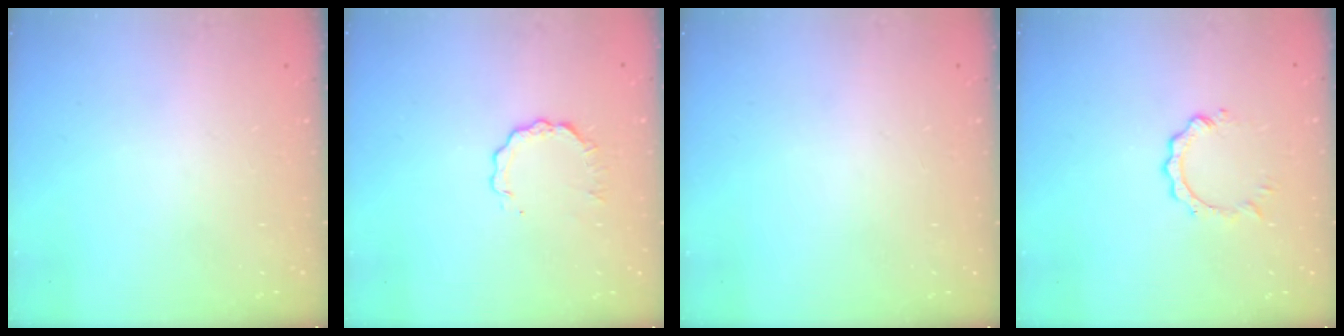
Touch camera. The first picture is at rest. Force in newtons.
{"total": 2.9, "press": 2.9, "slide": 0.3}
{"total": 0.0}
{"total": 2.8, "press": 2.8, "slide": 0.4}